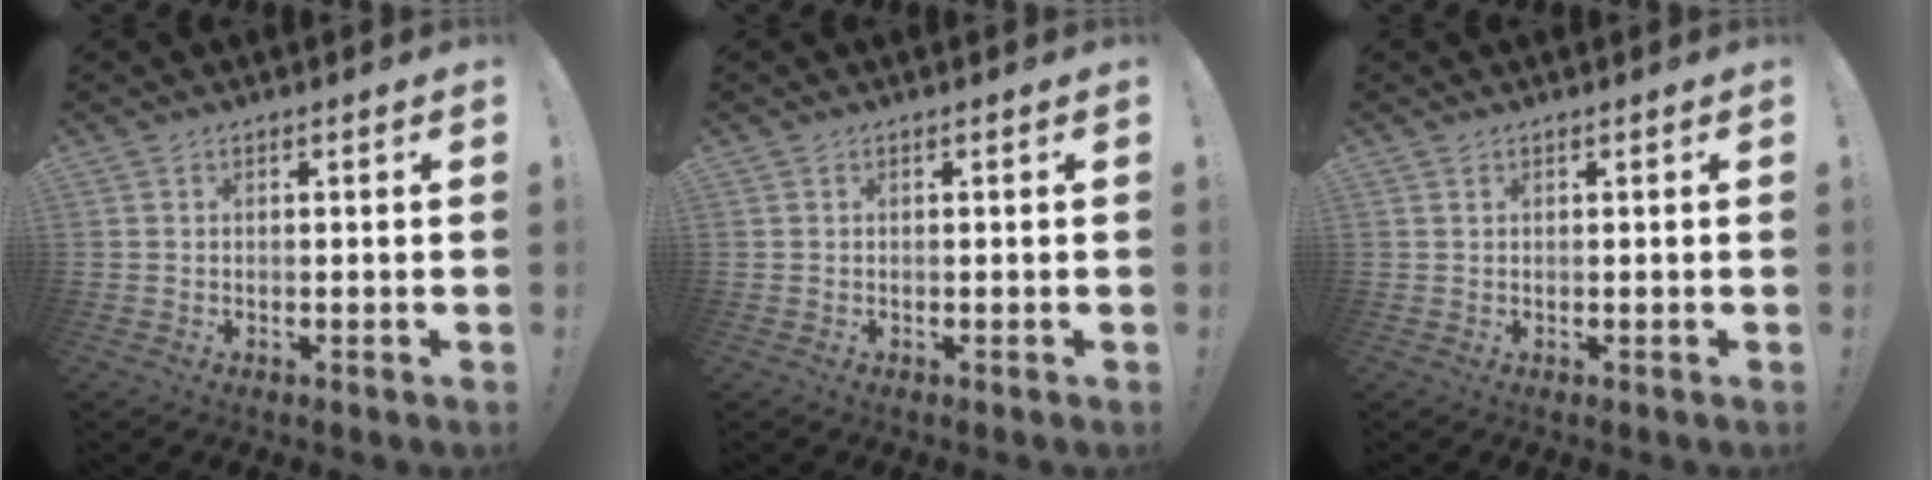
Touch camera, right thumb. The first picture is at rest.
{"total": 0.0}
{"total": 0.5, "force": [0.4, 0.2, 0.3], "torque": [0.001, -0.002, 0.006]}